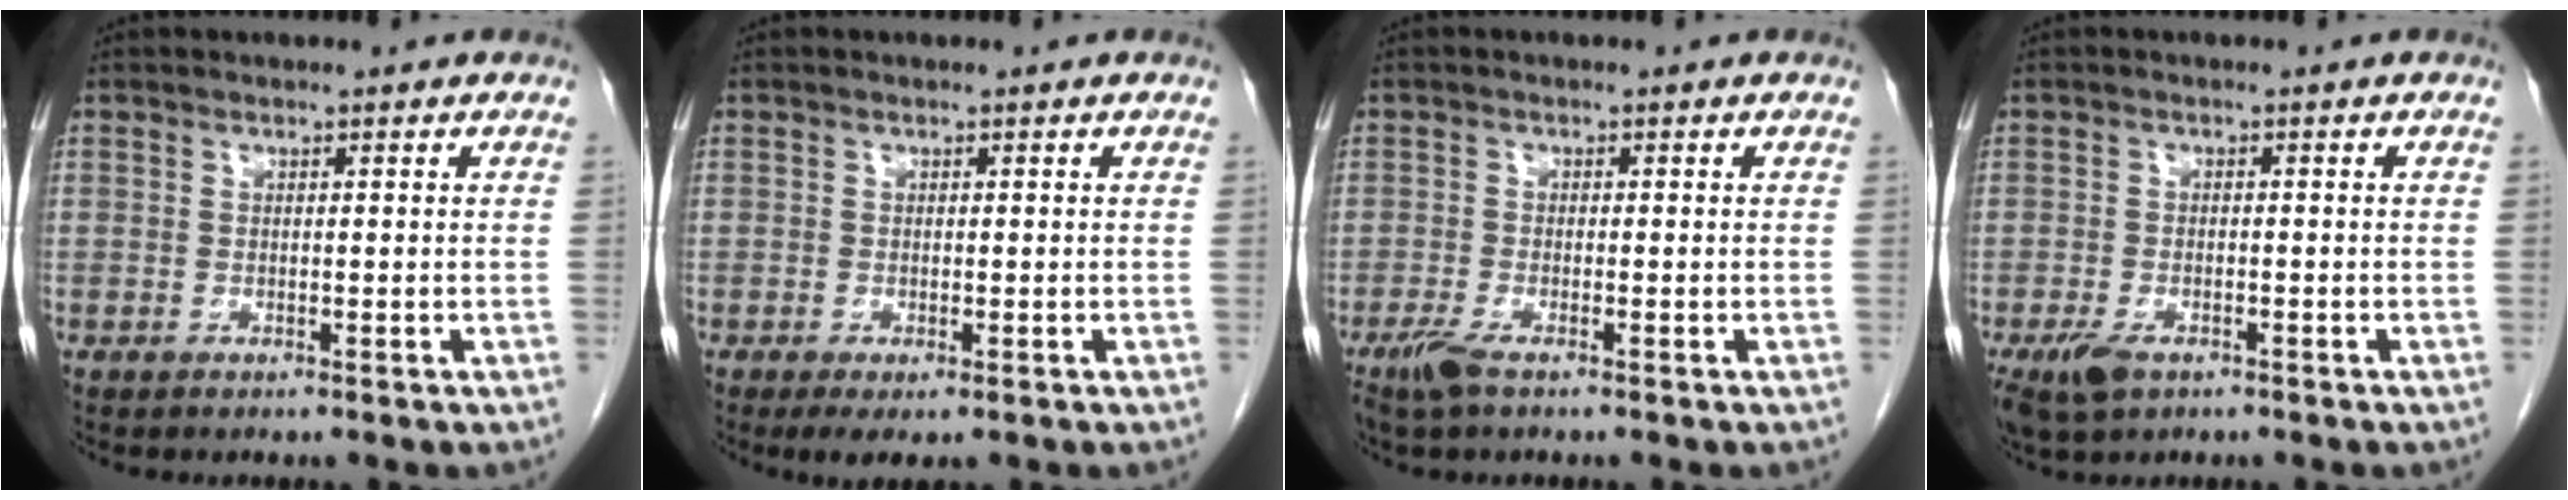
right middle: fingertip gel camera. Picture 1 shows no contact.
{"total": 2.5, "force": [-1.4, 0.9, 1.9], "torque": [-0.029, -0.006, -0.016]}
{"total": 2.7, "force": [-1.8, 0.4, 1.9], "torque": [-0.044, -0.006, -0.038]}
{"total": 4.8, "force": [-2.8, 2.5, 3.0], "torque": [-0.060, -0.007, -0.044]}